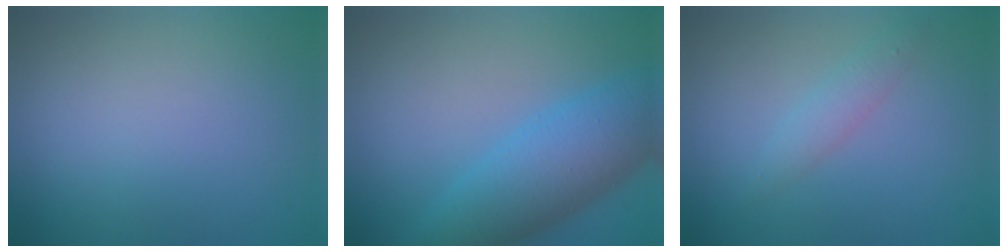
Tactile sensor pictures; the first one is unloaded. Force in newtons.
{"total": 7.1, "press": 7.1, "slide": 0.3}
{"total": 1.6, "press": 1.6, "slide": 0.0}